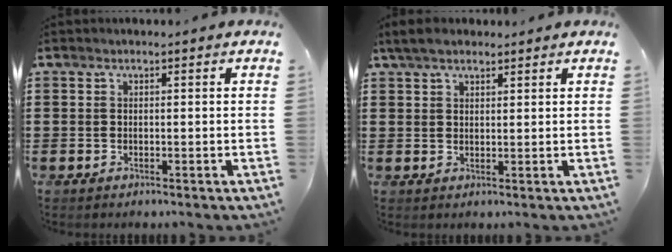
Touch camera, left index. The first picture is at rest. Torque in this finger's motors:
{"motor_torque": [1.79, -0.35, 0.16, 0.06]}